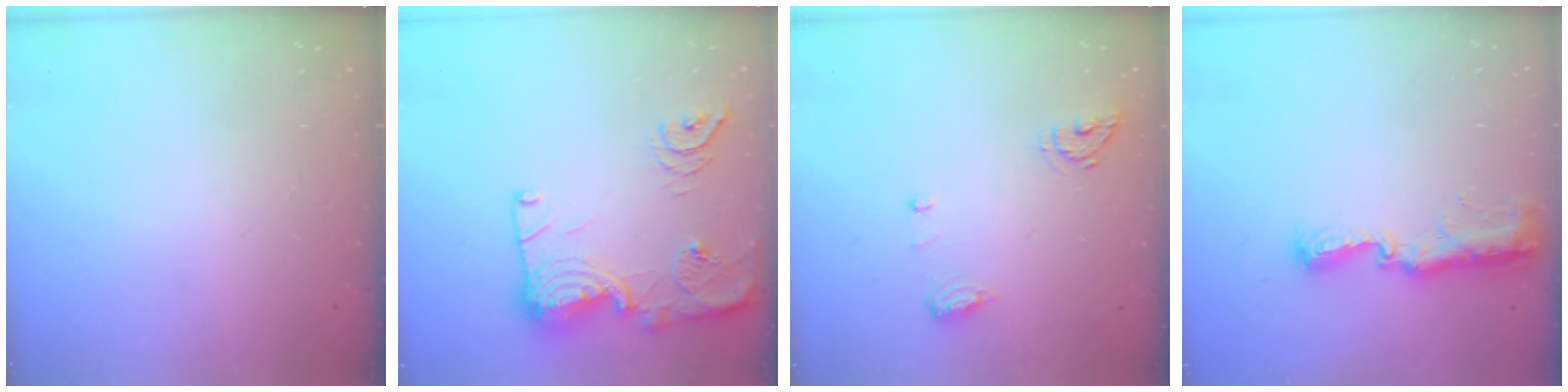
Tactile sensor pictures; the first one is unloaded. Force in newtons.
{"total": 21.3, "press": 21.2, "slide": 1.9}
{"total": 6.9, "press": 6.7, "slide": 1.7}
{"total": 8.8, "press": 8.8, "slide": 0.9}